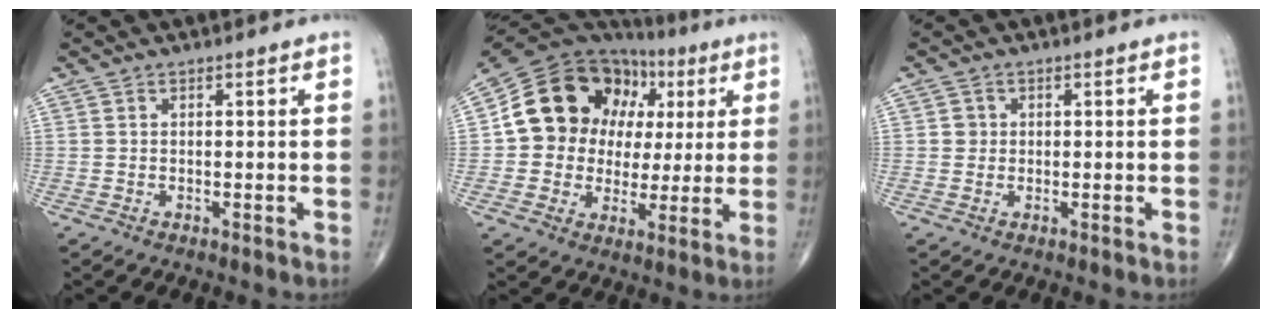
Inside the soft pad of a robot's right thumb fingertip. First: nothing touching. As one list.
[{"total": 19.9, "force": [4.4, 16.4, 10.3], "torque": [-0.117, 0.037, 0.081]}, {"total": 1.7, "force": [0.2, 1.6, 0.4], "torque": [0.002, 0.003, 0.001]}]